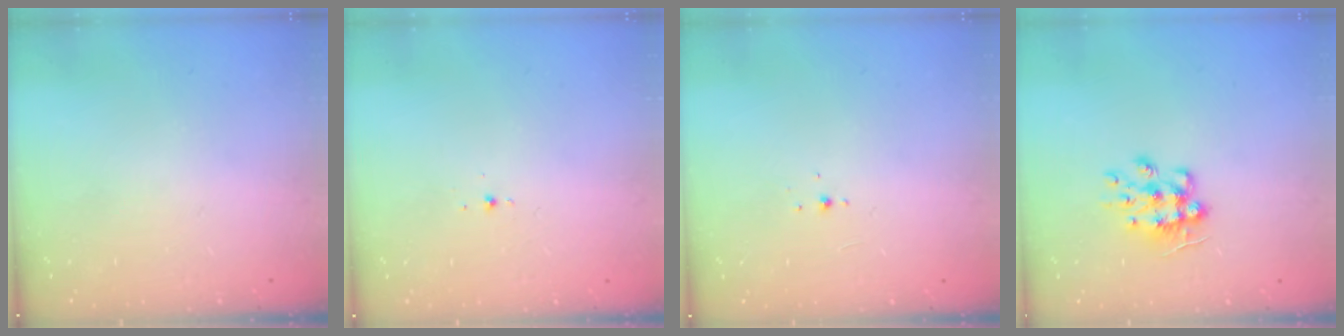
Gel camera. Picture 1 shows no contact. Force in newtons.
{"total": 2.6, "press": 2.5, "slide": 0.7}
{"total": 2.0, "press": 1.9, "slide": 0.8}
{"total": 9.4, "press": 9.4, "slide": 0.6}